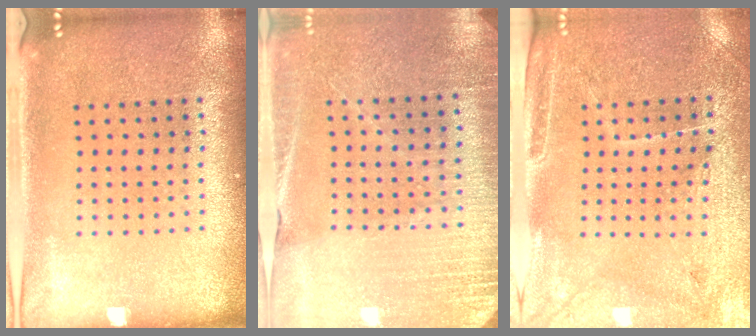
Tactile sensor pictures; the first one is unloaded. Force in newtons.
{"total": 2.9, "press": 2.9, "slide": 0.2}
{"total": 3.3, "press": 3.1, "slide": 1.1}